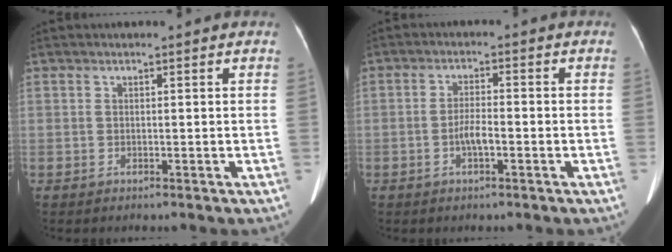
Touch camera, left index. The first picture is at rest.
{"total": 3.3, "force": [-1.2, 0.8, 2.9], "torque": [-0.059, 0.006, -0.021]}